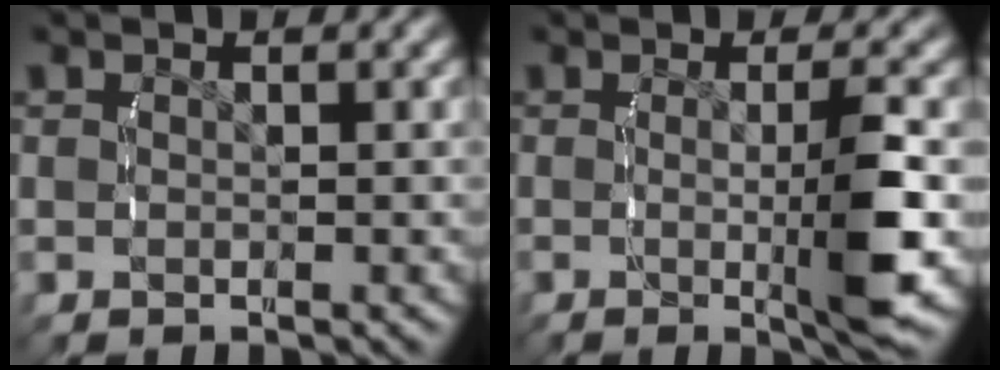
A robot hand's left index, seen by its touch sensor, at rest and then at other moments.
{"total": 5.3, "force": [-0.8, 0.2, 5.2], "torque": [-0.081, -0.014, -0.011]}